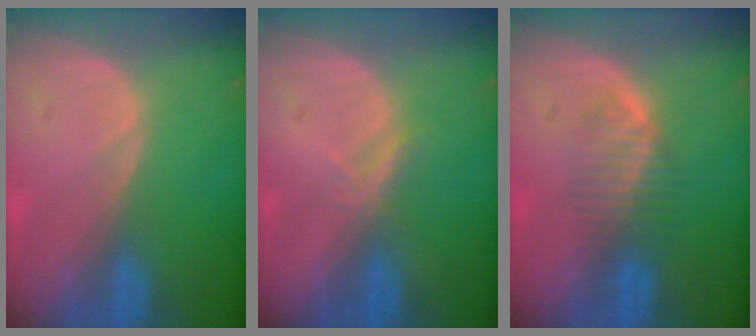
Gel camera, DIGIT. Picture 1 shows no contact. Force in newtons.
{"total": 1.8, "press": 1.6, "slide": 0.7}
{"total": 3.9, "press": 3.9, "slide": 0.8}